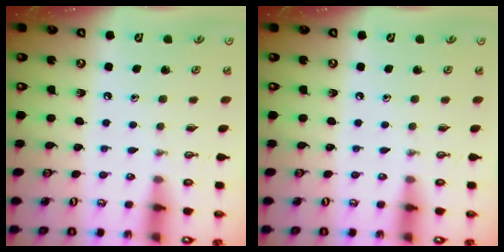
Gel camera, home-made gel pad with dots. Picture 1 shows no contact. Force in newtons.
{"total": 0.0}